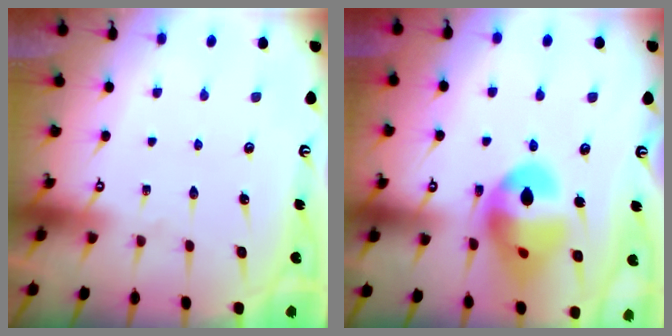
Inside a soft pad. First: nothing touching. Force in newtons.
{"total": 15.3, "press": 15.3, "slide": 1.3}